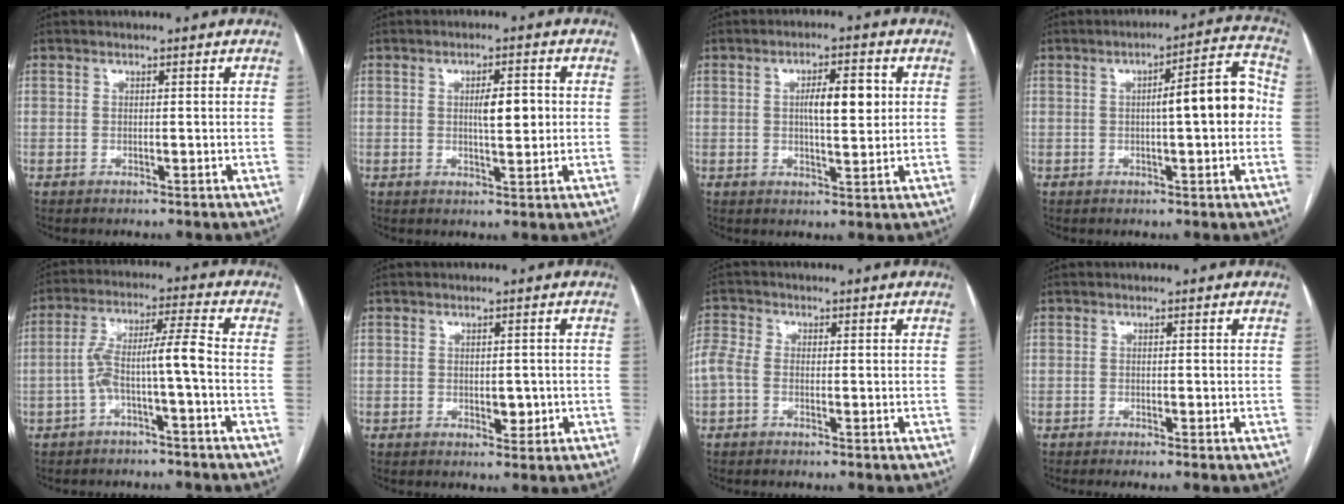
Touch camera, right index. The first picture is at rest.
{"total": 4.6, "force": [0.4, 1.1, 4.5], "torque": [-0.070, 0.004, 0.007]}
{"total": 6.3, "force": [1.1, 1.6, 6.0], "torque": [-0.096, 0.009, 0.020]}
{"total": 9.1, "force": [0.0, 1.6, 8.9], "torque": [-0.117, 0.032, -0.003]}
{"total": 7.5, "force": [-2.3, -0.1, 7.1], "torque": [-0.132, 0.034, -0.040]}
{"total": 2.6, "force": [-0.4, 1.4, 2.1], "torque": [-0.028, -0.002, -0.001]}
{"total": 4.2, "force": [-0.9, 2.8, 3.1], "torque": [-0.092, 0.019, -0.023]}
{"total": 1.2, "force": [-0.8, -0.2, 0.8], "torque": [-0.014, 0.000, -0.015]}